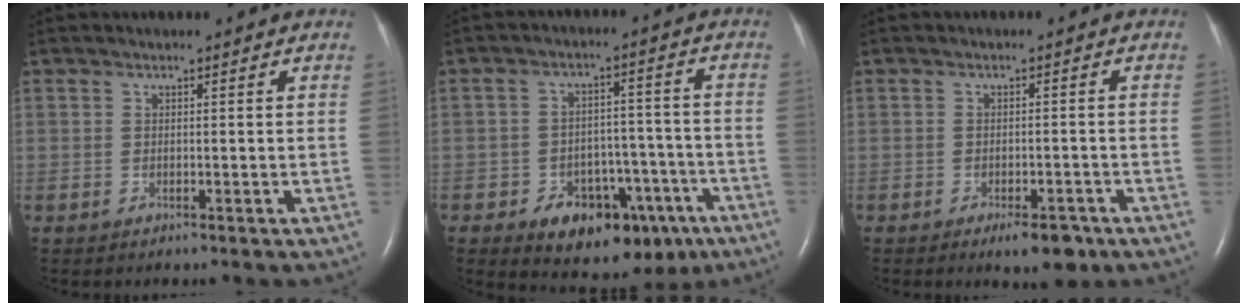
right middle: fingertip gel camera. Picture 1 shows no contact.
{"total": 12.9, "force": [-7.3, 7.2, 7.8], "torque": [-0.090, 0.025, -0.095]}
{"total": 4.4, "force": [-2.9, 1.6, 3.0], "torque": [-0.040, -0.001, -0.035]}